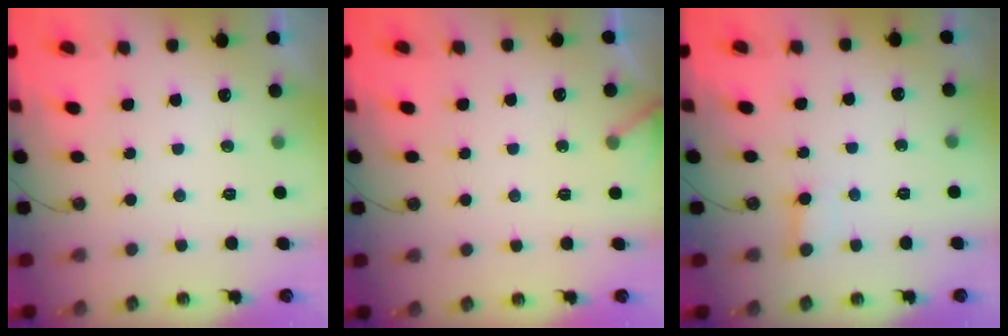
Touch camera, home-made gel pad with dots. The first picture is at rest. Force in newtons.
{"total": 2.3, "press": 2.3, "slide": 0.1}
{"total": 2.2, "press": 2.2, "slide": 0.1}